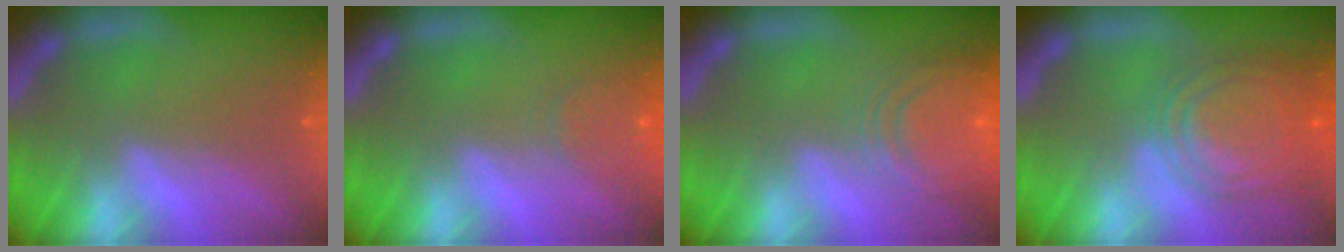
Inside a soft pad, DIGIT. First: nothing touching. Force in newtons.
{"total": 3.0}
{"total": 9.1}
{"total": 10.0}